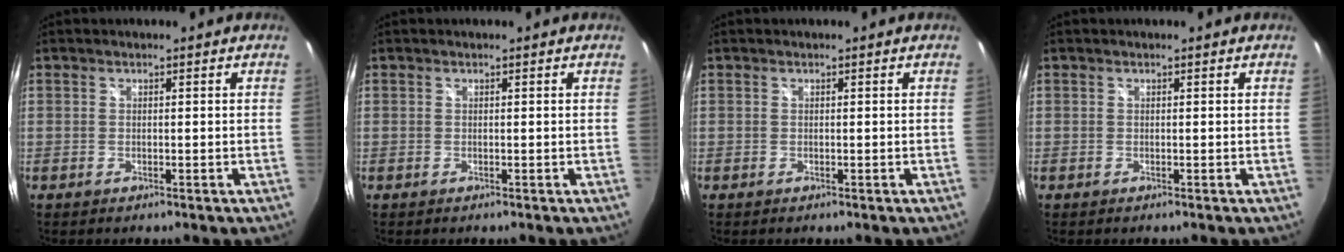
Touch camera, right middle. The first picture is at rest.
{"total": 0.0}
{"total": 0.0}
{"total": 0.0}